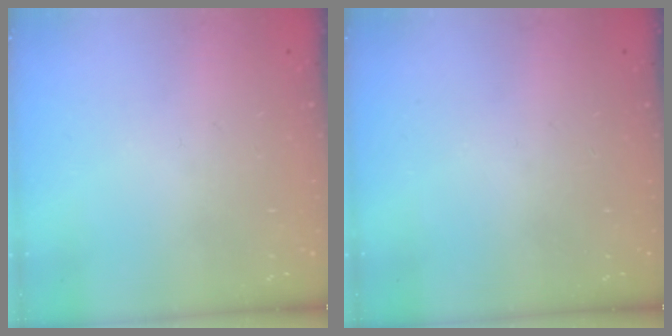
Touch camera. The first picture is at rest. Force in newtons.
{"total": 0.0}